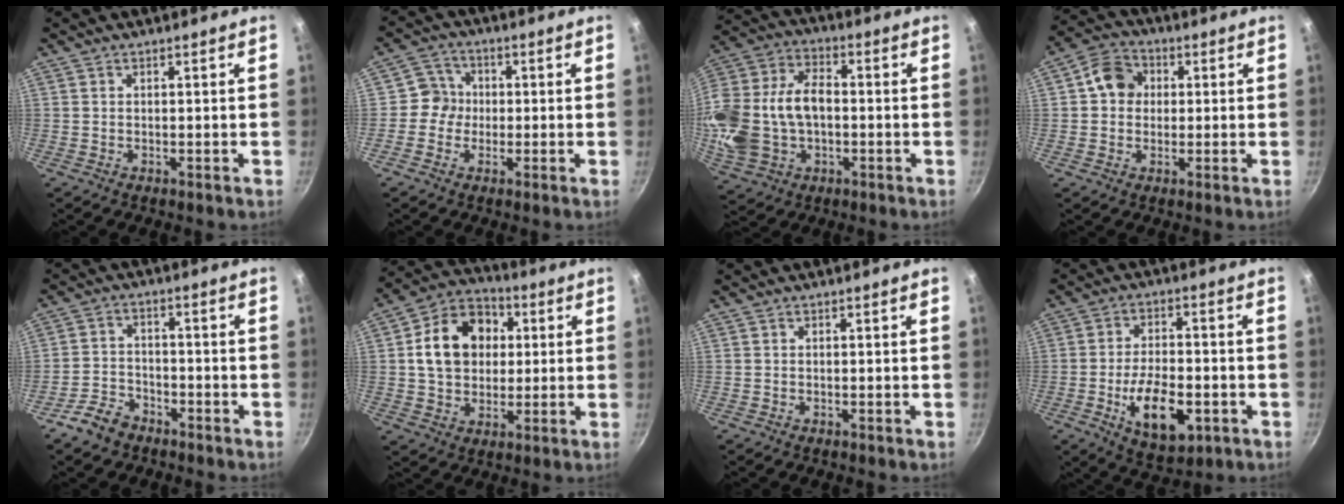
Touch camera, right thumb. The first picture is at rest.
{"total": 5.0, "force": [-0.4, 4.8, 1.3], "torque": [0.011, 0.013, -0.024]}
{"total": 20.4, "force": [-1.3, 14.0, 14.8], "torque": [-0.312, 0.041, -0.016]}
{"total": 7.4, "force": [1.0, 6.4, 3.7], "torque": [-0.032, 0.016, 0.003]}
{"total": 5.8, "force": [-4.1, 3.6, 2.0], "torque": [-0.032, 0.041, -0.079]}
{"total": 15.0, "force": [2.6, 11.8, 8.9], "torque": [-0.123, 0.022, 0.034]}
{"total": 0.0}
{"total": 12.9, "force": [-4.0, 6.5, 10.4], "torque": [-0.155, 0.011, -0.058]}